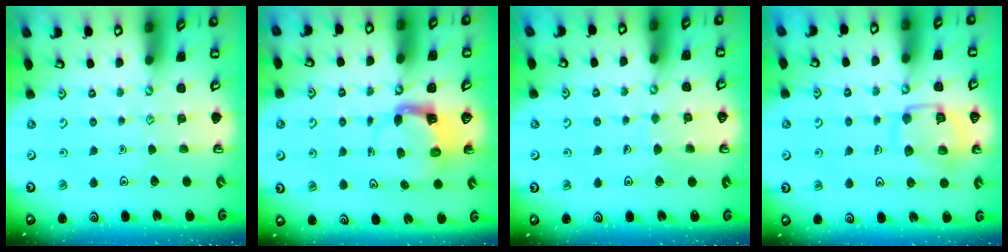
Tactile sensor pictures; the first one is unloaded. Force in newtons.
{"total": 3.5, "press": 3.5, "slide": 0.5}
{"total": 5.1, "press": 5.1, "slide": 0.5}
{"total": 13.8, "press": 13.8, "slide": 1.4}